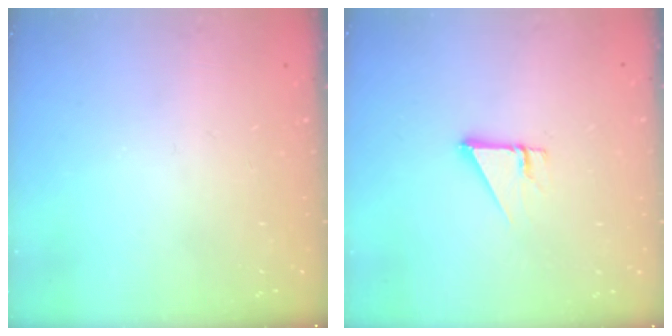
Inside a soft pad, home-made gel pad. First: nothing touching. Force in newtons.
{"total": 2.7, "press": 2.7, "slide": 0.2}